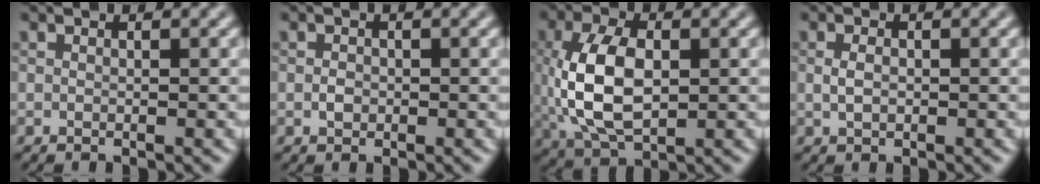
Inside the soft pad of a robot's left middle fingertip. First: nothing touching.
{"total": 0.9, "force": [-0.2, 0.7, 0.5], "torque": [-0.009, 0.000, -0.006]}
{"total": 8.0, "force": [0.0, 4.5, 6.6], "torque": [-0.149, 0.001, 0.001]}
{"total": 1.3, "force": [0.1, 0.9, 1.0], "torque": [-0.023, 0.000, 0.001]}